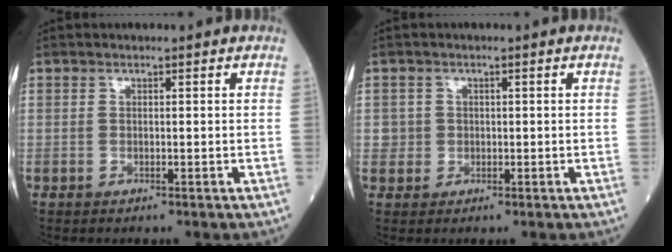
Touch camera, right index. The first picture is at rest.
{"total": 2.0, "force": [0.2, 2.0, 0.0], "torque": [0.012, 0.005, 0.001]}